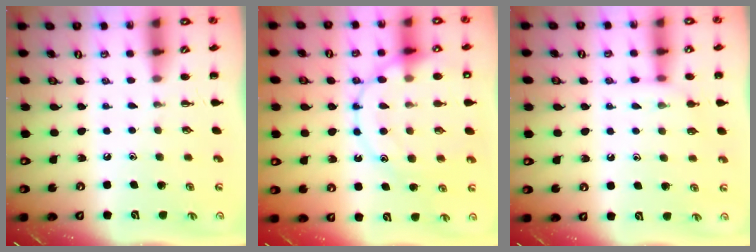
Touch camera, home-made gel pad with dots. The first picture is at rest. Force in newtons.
{"total": 18.7, "press": 18.6, "slide": 1.9}
{"total": 5.6, "press": 5.4, "slide": 1.5}